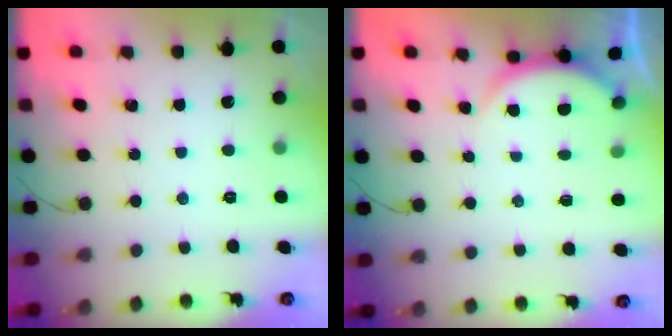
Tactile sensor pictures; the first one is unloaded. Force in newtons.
{"total": 2.5, "press": 2.5, "slide": 0.6}